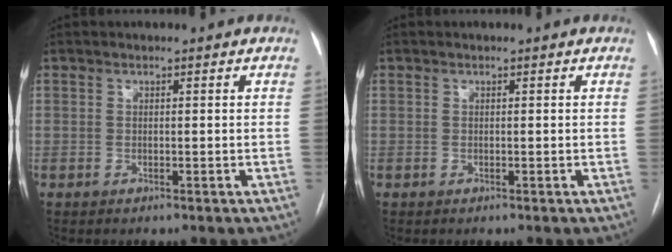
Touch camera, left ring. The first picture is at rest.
{"total": 0.0}